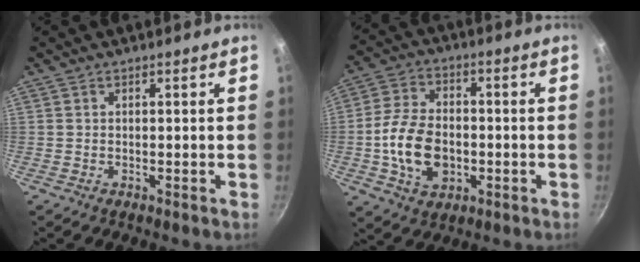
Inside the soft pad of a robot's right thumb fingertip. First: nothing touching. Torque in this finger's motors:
{"motor_torque": [-0.31, 0.72, -0.22, 0.22, 0.12]}